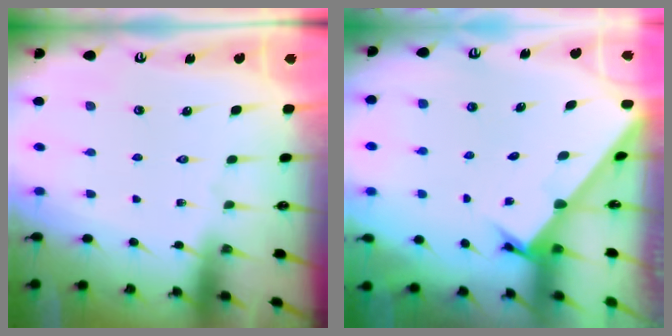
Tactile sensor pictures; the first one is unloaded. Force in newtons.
{"total": 1.9, "press": 1.9, "slide": 0.1}